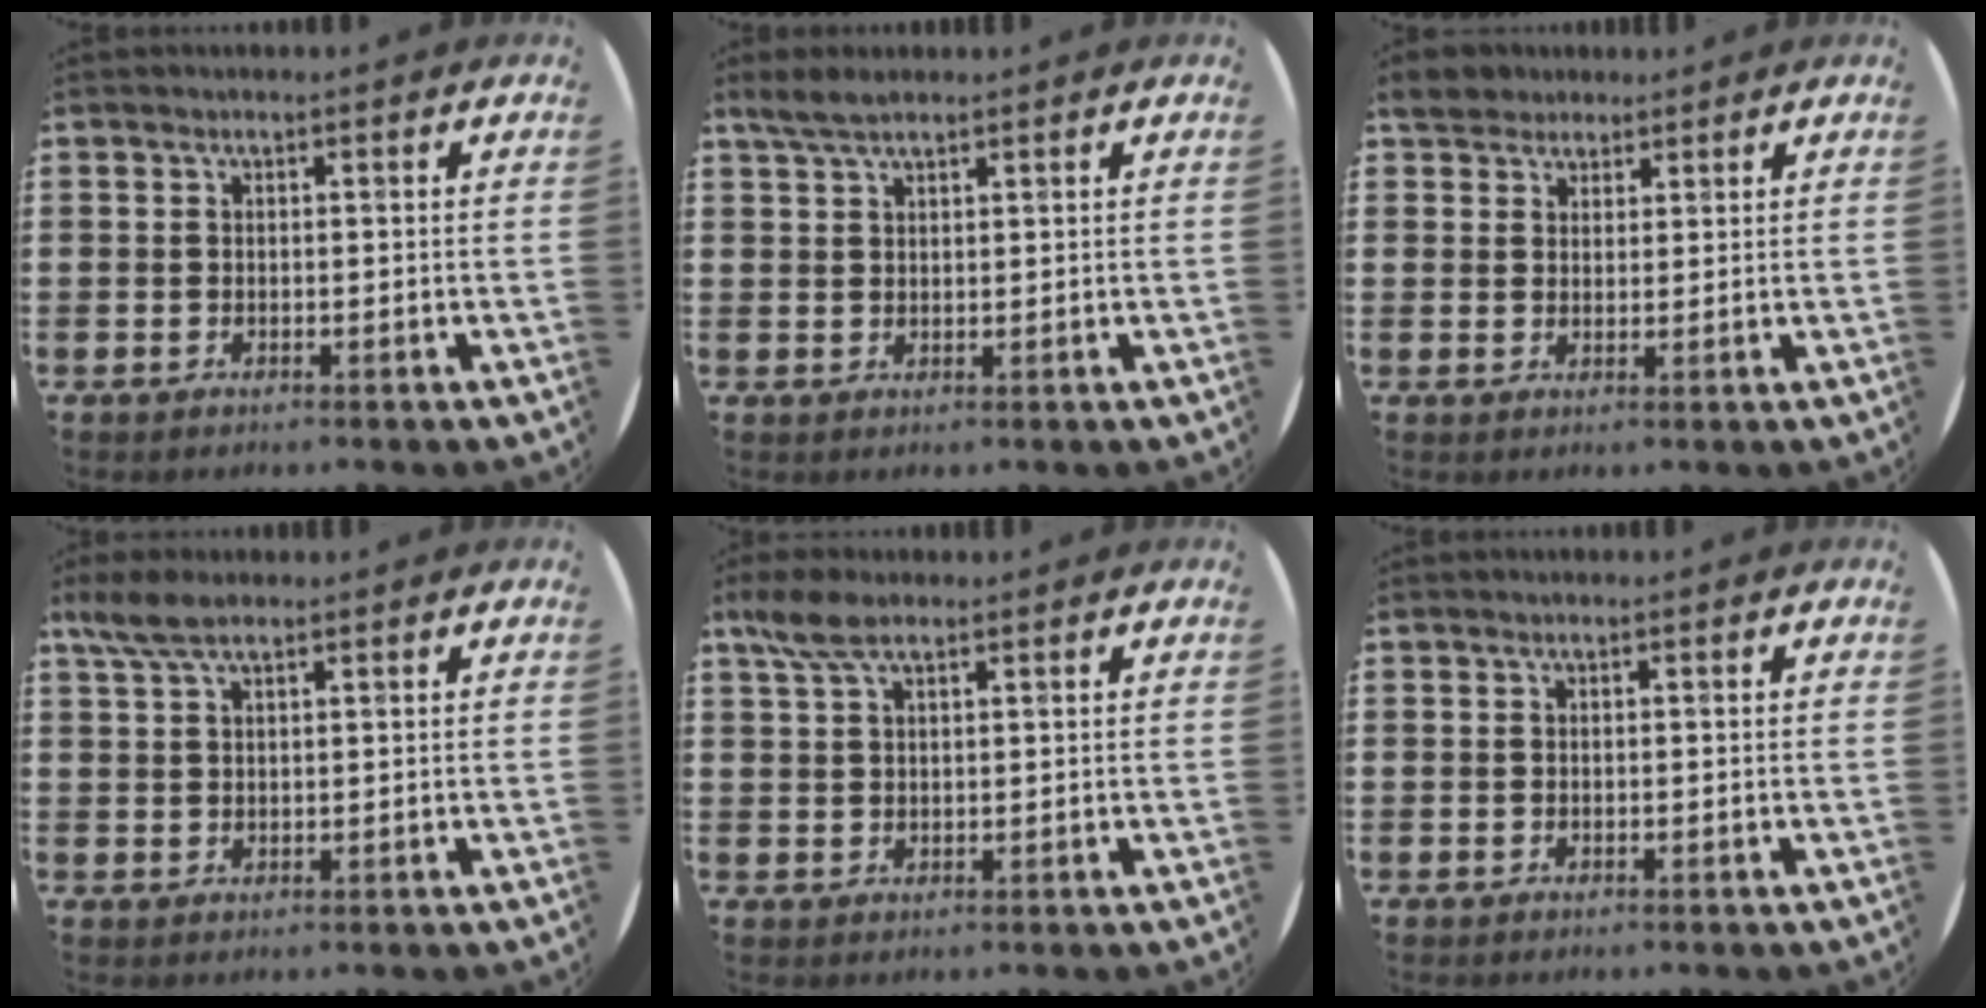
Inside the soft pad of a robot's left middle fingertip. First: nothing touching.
{"total": 2.8, "force": [2.3, 0.7, 1.6], "torque": [-0.034, 0.004, 0.042]}
{"total": 4.2, "force": [3.7, 1.8, 0.8], "torque": [-0.021, 0.000, 0.070]}
{"total": 3.9, "force": [2.9, 1.1, 2.4], "torque": [-0.053, 0.005, 0.053]}
{"total": 4.3, "force": [2.8, 1.5, 2.8], "torque": [-0.062, 0.007, 0.052]}
{"total": 0.0}